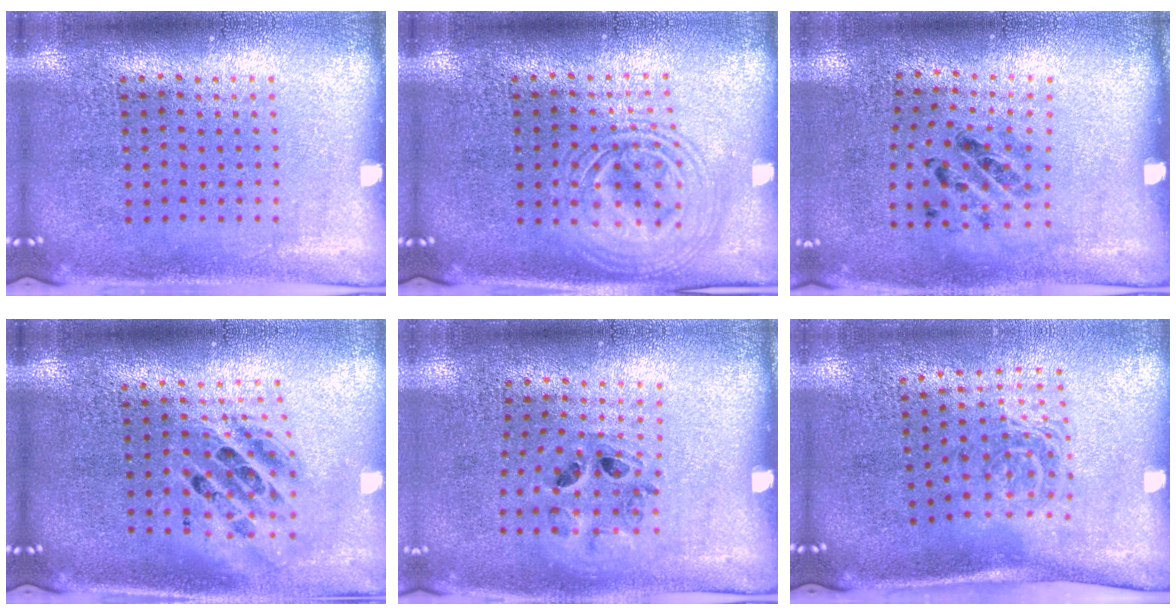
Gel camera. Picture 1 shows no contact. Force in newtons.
{"total": 2.9, "press": 2.9, "slide": 0.4}
{"total": 1.3, "press": 0.6, "slide": 1.2}
{"total": 1.7, "press": 1.4, "slide": 1.0}
{"total": 1.0, "press": 0.8, "slide": 0.5}
{"total": 1.6, "press": 1.1, "slide": 1.1}